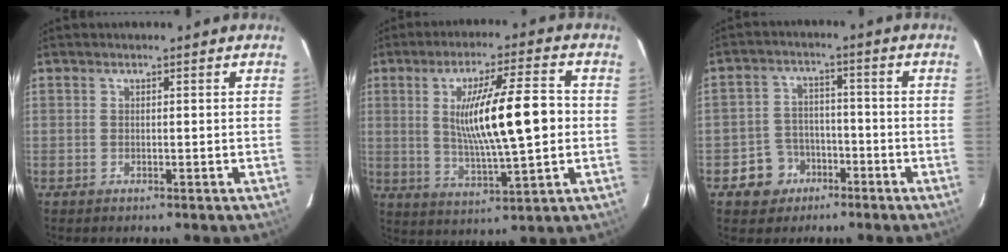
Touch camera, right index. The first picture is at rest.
{"total": 13.9, "force": [0.9, 1.4, 13.8], "torque": [-0.239, 0.003, 0.020]}
{"total": 6.2, "force": [-3.1, 5.3, 1.1], "torque": [-0.017, 0.014, -0.044]}